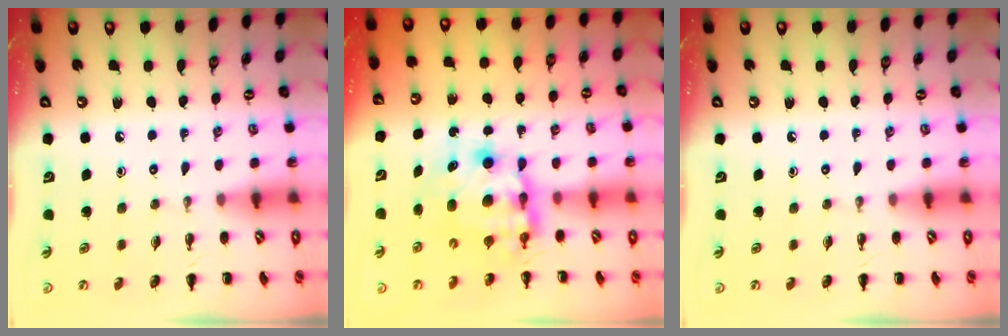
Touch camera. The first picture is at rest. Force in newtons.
{"total": 7.7, "press": 7.5, "slide": 1.9}
{"total": 0.0}